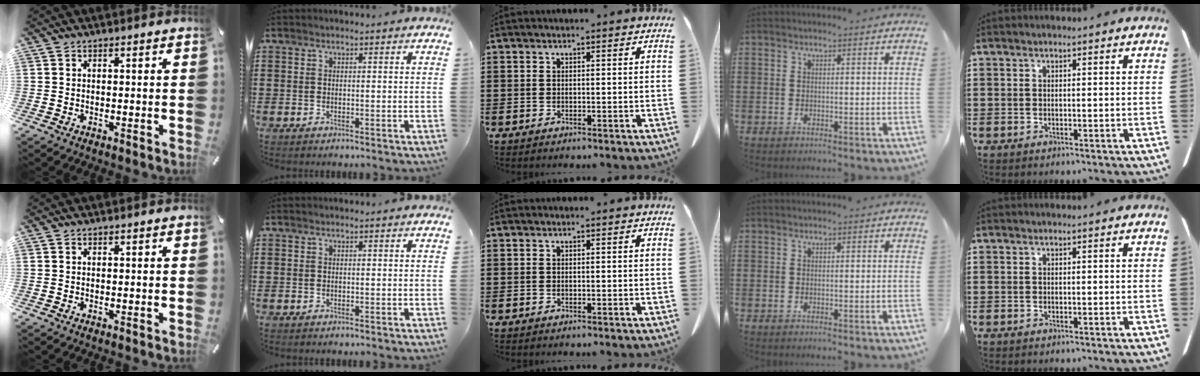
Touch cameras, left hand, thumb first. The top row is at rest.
{}